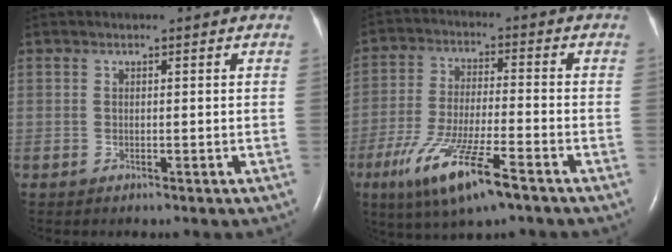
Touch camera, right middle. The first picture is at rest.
{"total": 12.5, "force": [-7.0, 1.8, 10.2], "torque": [-0.206, -0.025, -0.120]}